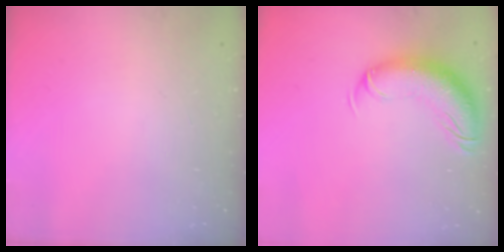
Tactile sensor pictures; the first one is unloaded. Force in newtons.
{"total": 12.9, "press": 12.6, "slide": 3.0}